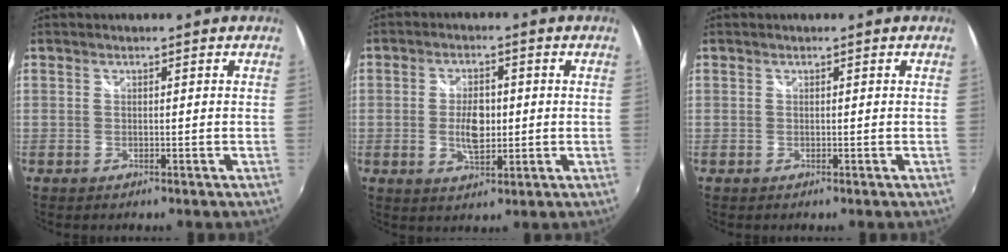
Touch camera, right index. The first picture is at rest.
{"total": 6.4, "force": [-0.4, 3.3, 5.5], "torque": [-0.103, -0.001, -0.006]}
{"total": 0.0}